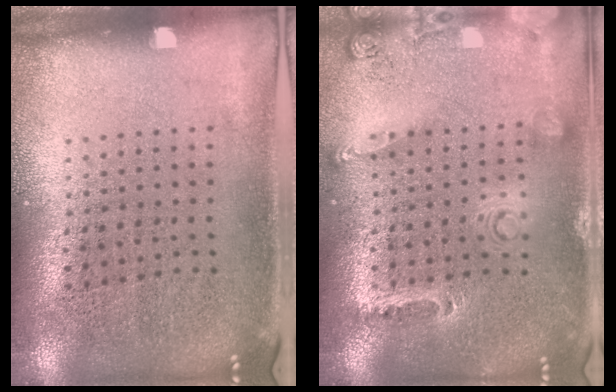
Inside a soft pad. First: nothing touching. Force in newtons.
{"total": 0.5, "press": 0.4, "slide": 0.3}